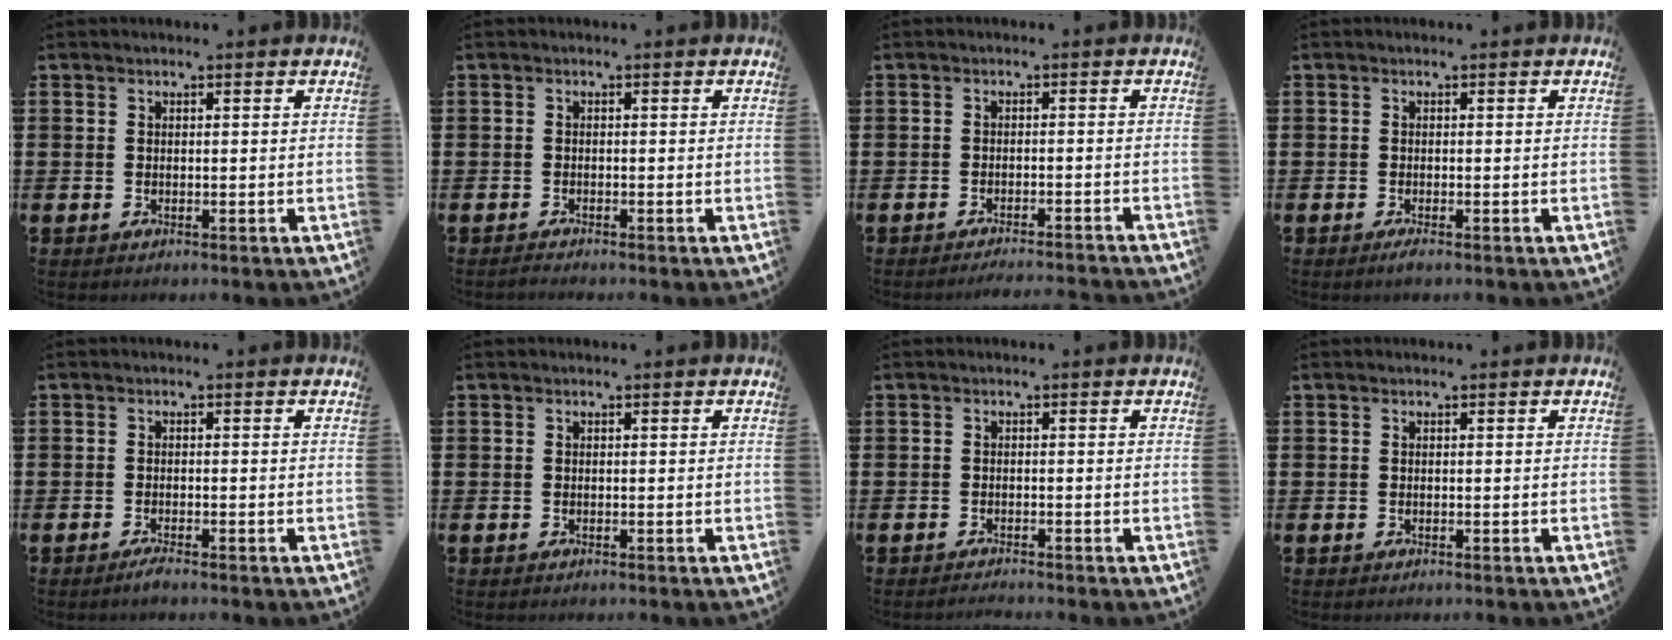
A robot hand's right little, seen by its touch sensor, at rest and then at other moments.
{"total": 0.6, "force": [-0.6, 0.0, 0.2], "torque": [-0.004, -0.003, -0.011]}
{"total": 1.5, "force": [-1.5, -0.2, 0.3], "torque": [-0.004, 0.003, -0.029]}
{"total": 0.8, "force": [-0.4, 0.1, 0.7], "torque": [-0.011, -0.001, -0.007]}
{"total": 1.1, "force": [-0.8, 0.0, 0.7], "torque": [-0.012, -0.001, -0.016]}
{"total": 0.0}
{"total": 0.8, "force": [-0.8, -0.1, 0.1], "torque": [-0.002, 0.000, -0.016]}
{"total": 0.0}